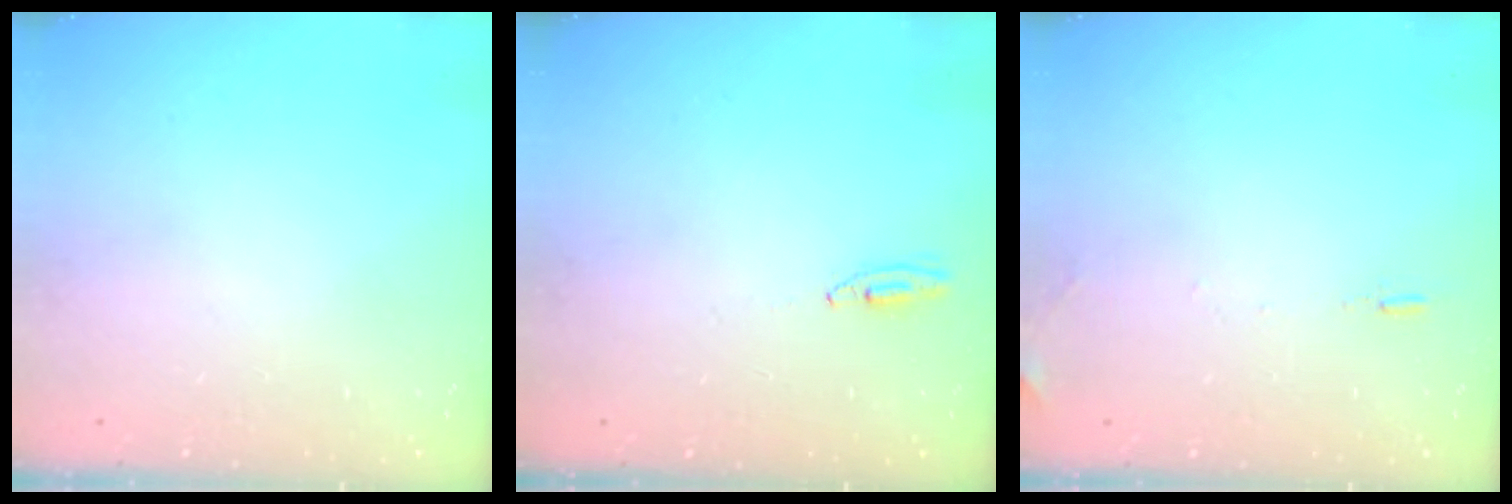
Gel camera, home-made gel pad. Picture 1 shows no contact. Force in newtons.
{"total": 2.7, "press": 2.5, "slide": 1.0}
{"total": 5.6, "press": 5.3, "slide": 1.8}